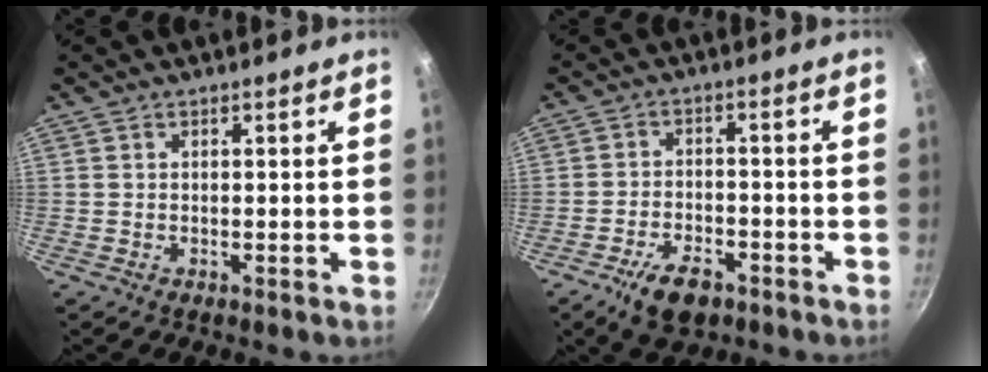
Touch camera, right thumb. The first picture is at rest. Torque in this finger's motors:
{"motor_torque": [0.58, 0.85, 0.68, -0.19, 0.04]}